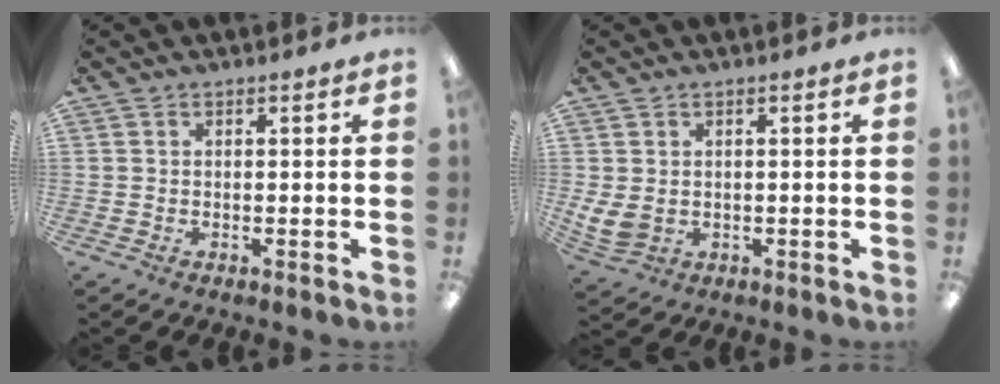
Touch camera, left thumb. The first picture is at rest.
{"total": 4.6, "force": [0.4, 3.5, 2.9], "torque": [-0.073, -0.005, 0.009]}